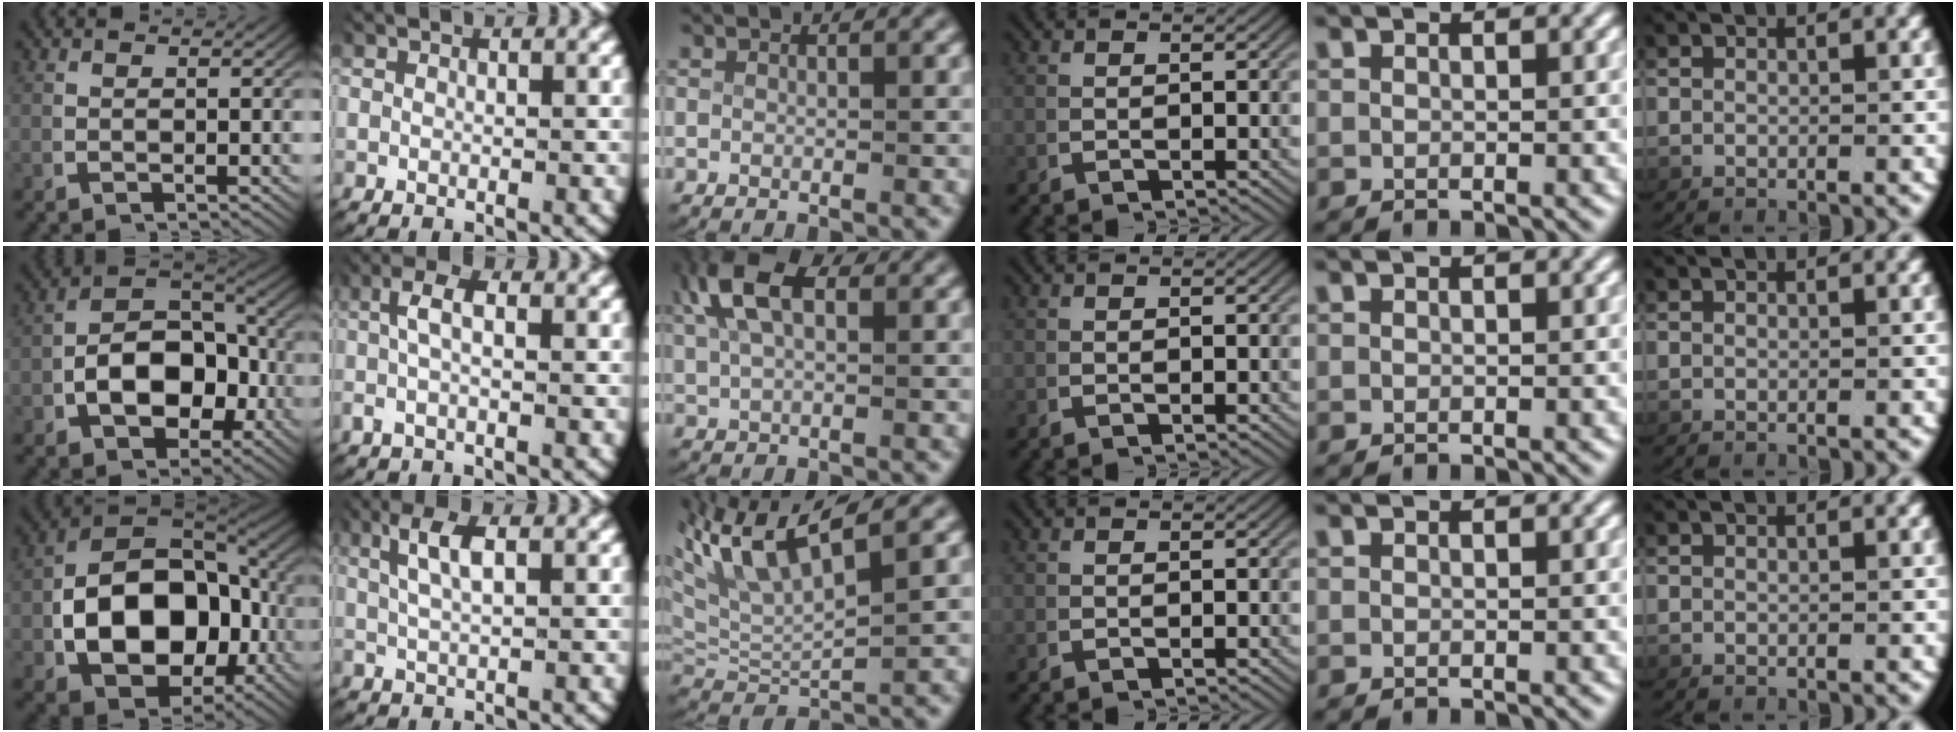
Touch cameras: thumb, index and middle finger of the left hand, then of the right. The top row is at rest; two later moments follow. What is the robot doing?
{"motion": "lift_and_place", "object": "photo album"}